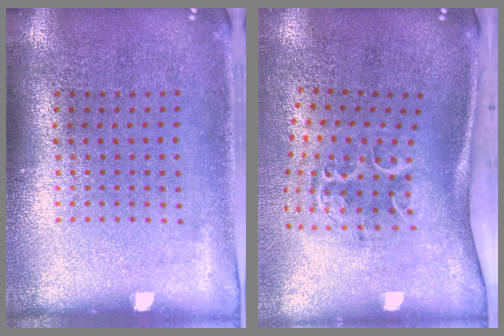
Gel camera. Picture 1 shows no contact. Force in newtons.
{"total": 1.6, "press": 1.3, "slide": 1.0}